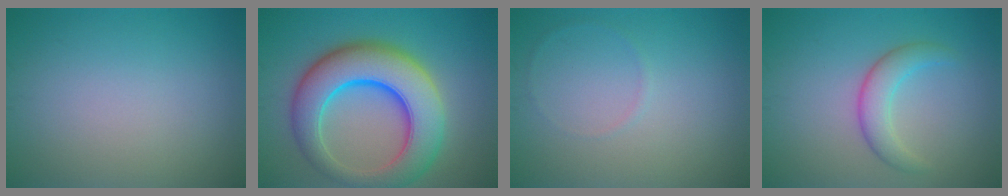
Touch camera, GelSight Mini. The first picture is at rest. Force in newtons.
{"total": 10.7, "press": 10.7, "slide": 0.1}
{"total": 0.6, "press": 0.6, "slide": 0.1}
{"total": 3.0, "press": 3.0, "slide": 0.2}